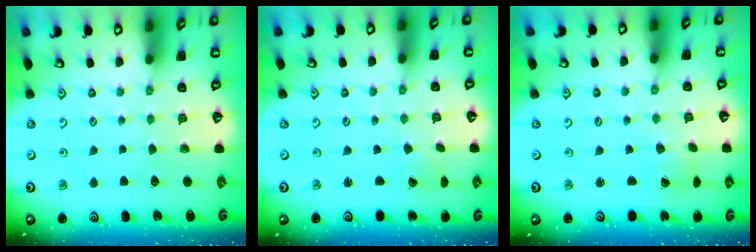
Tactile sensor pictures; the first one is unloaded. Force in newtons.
{"total": 0.6, "press": 0.6, "slide": 0.1}
{"total": 1.2, "press": 1.1, "slide": 0.4}